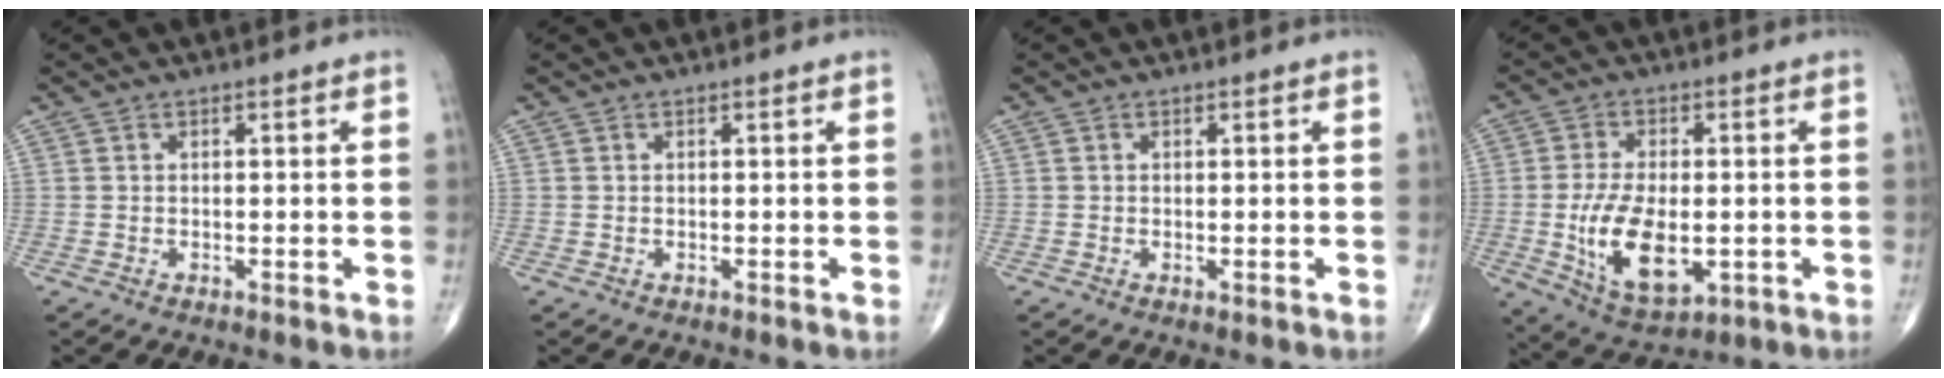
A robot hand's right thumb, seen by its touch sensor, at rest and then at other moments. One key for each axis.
{"total": 0.0}
{"total": 0.0}
{"total": 13.3, "fx": -2.2, "fy": 6.9, "fz": 11.1, "tx": -0.198, "ty": -0.011, "tz": -0.024}